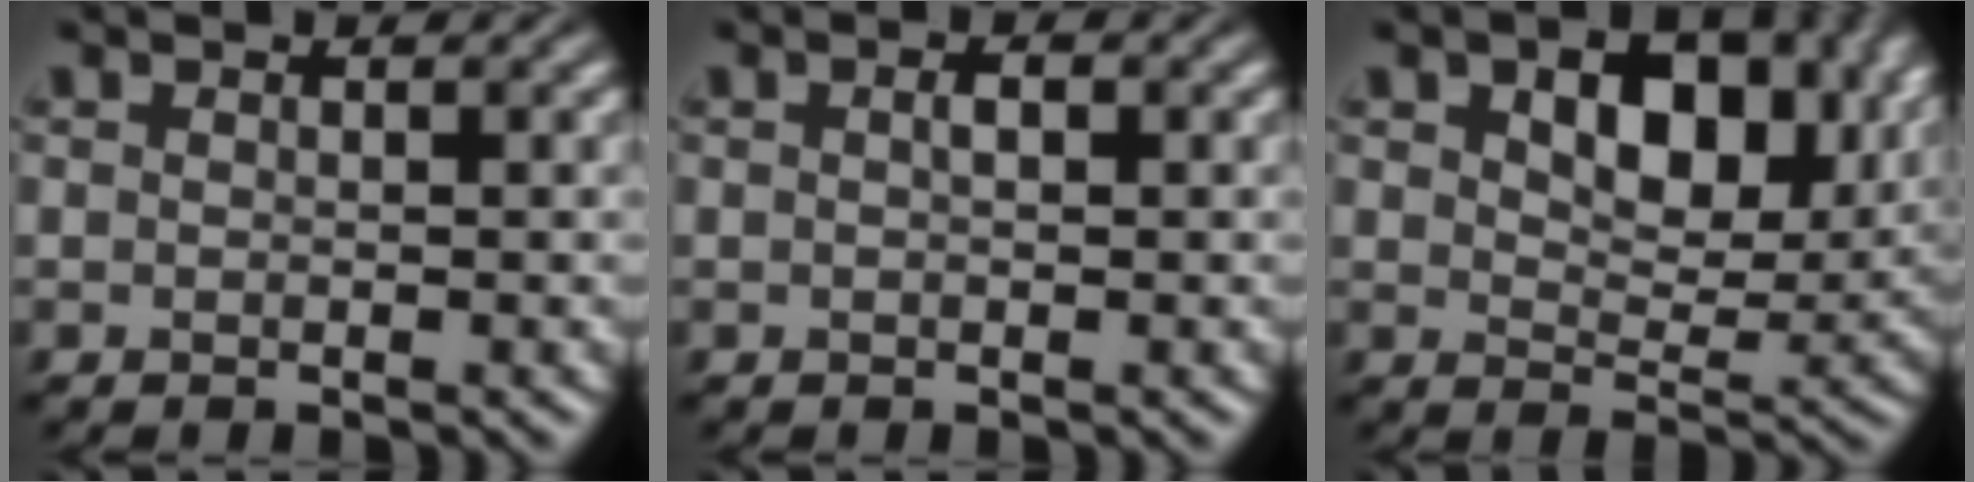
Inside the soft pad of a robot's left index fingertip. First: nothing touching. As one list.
[{"total": 1.0, "force": [0.2, 0.4, 0.9], "torque": [-0.016, 0.002, 0.003]}, {"total": 8.8, "force": [3.4, 5.0, 6.4], "torque": [-0.099, -0.006, 0.056]}]